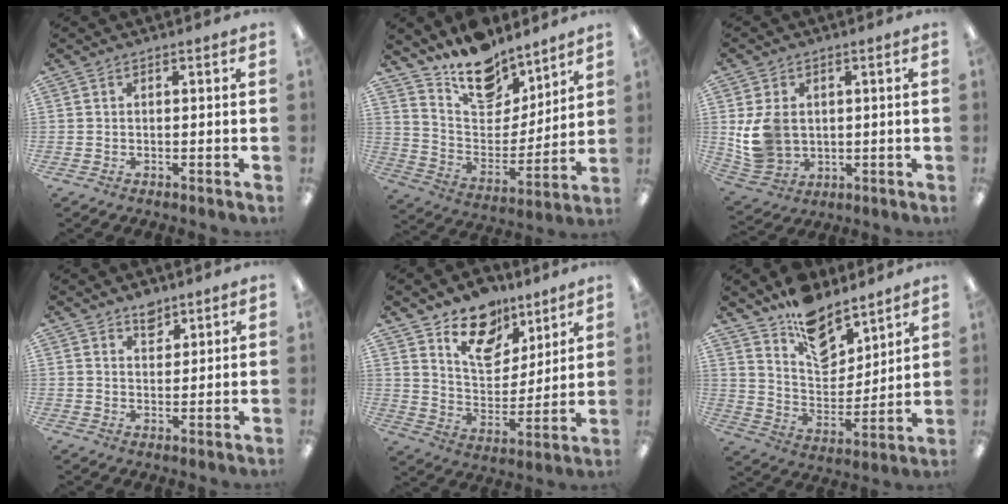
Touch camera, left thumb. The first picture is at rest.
{"total": 15.0, "force": [12.7, 7.0, 4.1], "torque": [-0.071, -0.100, 0.234]}
{"total": 9.4, "force": [1.0, 7.6, 5.4], "torque": [-0.115, 0.011, 0.025]}
{"total": 4.1, "force": [3.4, 2.1, 1.1], "torque": [0.005, -0.022, 0.057]}
{"total": 14.4, "force": [10.2, 8.4, 5.9], "torque": [-0.089, -0.059, 0.188]}
{"total": 13.8, "force": [10.6, 7.1, 5.2], "torque": [-0.079, -0.080, 0.196]}